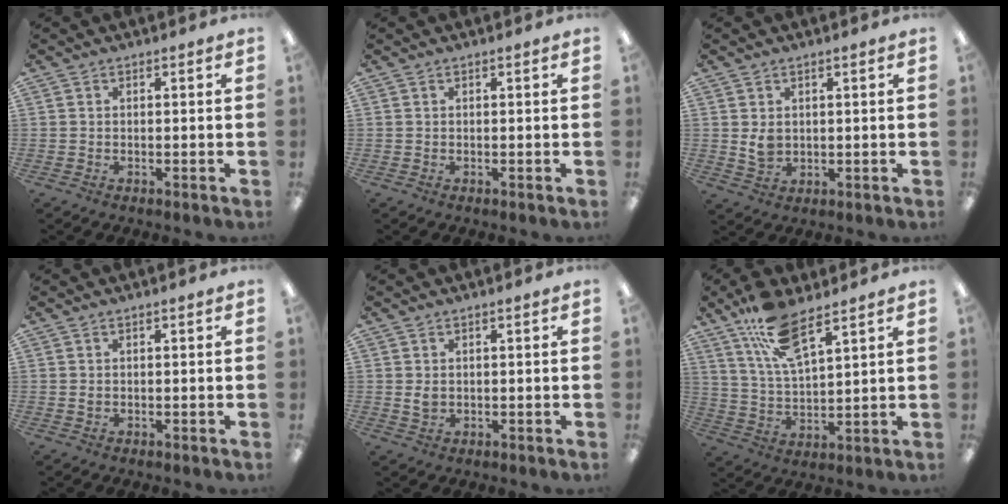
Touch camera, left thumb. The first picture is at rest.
{"total": 0.0}
{"total": 3.8, "force": [1.0, 2.7, 2.4], "torque": [-0.039, -0.006, 0.014]}
{"total": 0.7, "force": [0.2, 0.3, 0.6], "torque": [-0.013, 0.002, 0.002]}
{"total": 2.2, "force": [0.5, 1.5, 1.6], "torque": [-0.025, 0.000, 0.007]}
{"total": 12.7, "force": [8.9, 4.1, 8.0], "torque": [-0.151, -0.038, 0.160]}